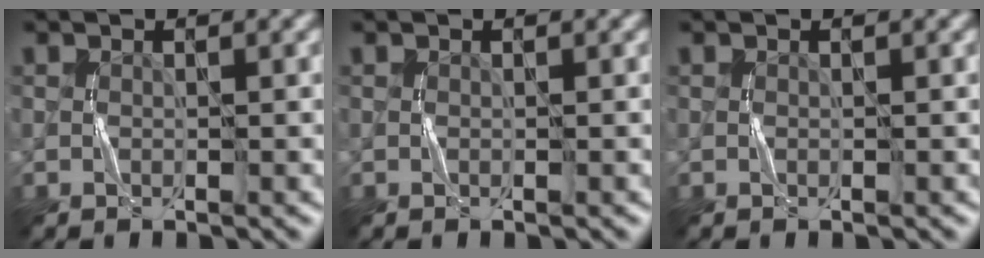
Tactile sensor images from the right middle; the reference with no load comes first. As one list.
[{"total": 0.0}, {"total": 0.0}]